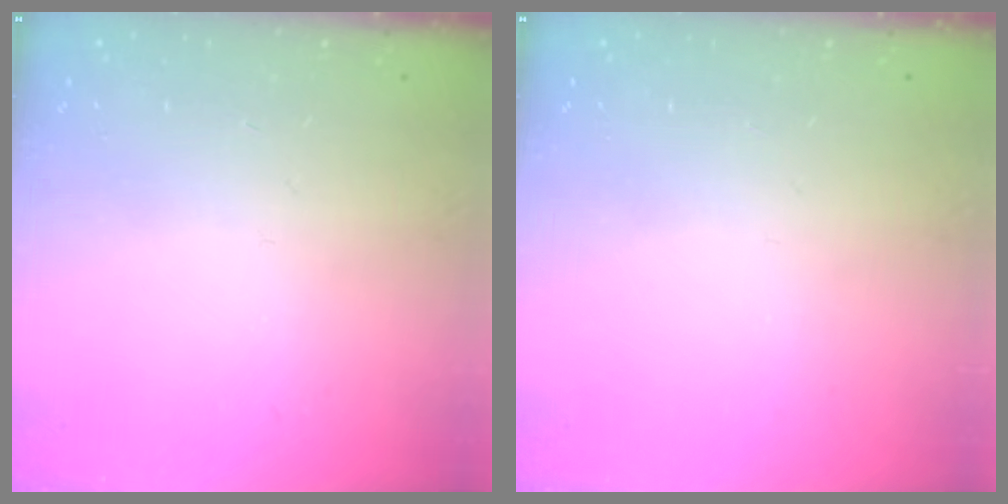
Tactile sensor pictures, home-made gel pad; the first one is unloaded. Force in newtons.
{"total": 0.0}